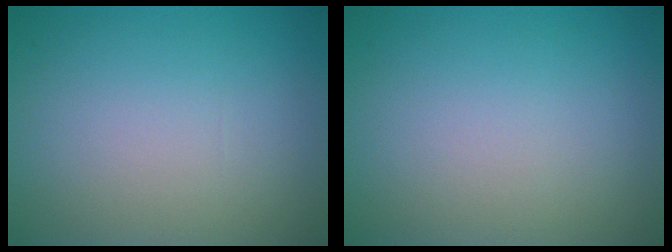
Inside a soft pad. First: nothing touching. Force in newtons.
{"total": 0.0}